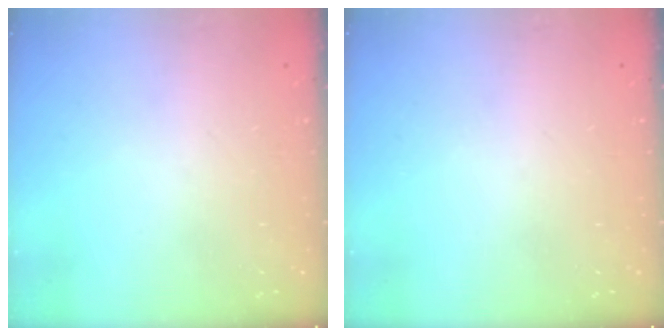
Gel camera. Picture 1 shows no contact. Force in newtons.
{"total": 0.0}